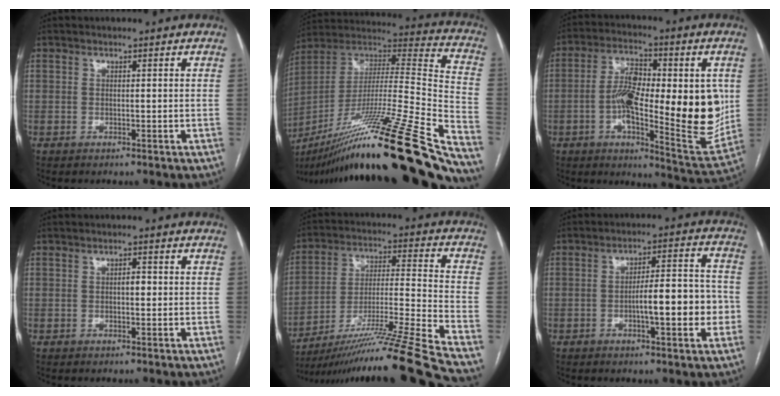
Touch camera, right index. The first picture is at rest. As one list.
[{"total": 40.9, "force": [-30.2, 1.0, 27.5], "torque": [-0.375, -0.058, -0.470]}, {"total": 21.8, "force": [-0.2, 5.9, 21.0], "torque": [-0.290, -0.001, 0.002]}, {"total": 1.4, "force": [-0.1, 0.6, 1.3], "torque": [-0.019, 0.003, -0.002]}, {"total": 23.8, "force": [-19.8, -3.1, 12.8], "torque": [-0.175, -0.027, -0.329]}, {"total": 10.2, "force": [-2.4, 2.2, 9.7], "torque": [-0.147, 0.023, -0.032]}]